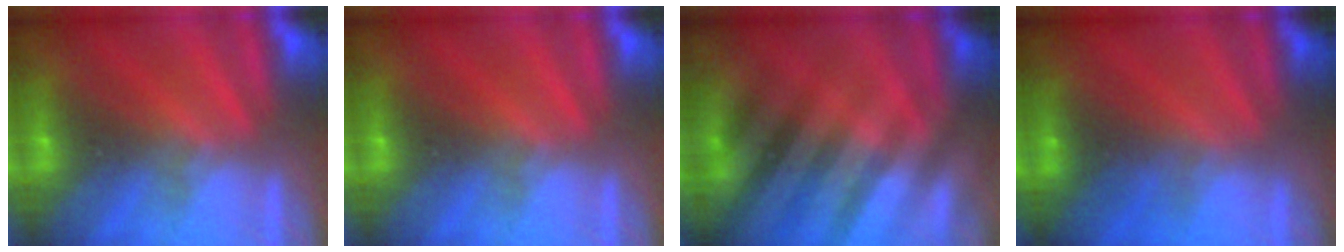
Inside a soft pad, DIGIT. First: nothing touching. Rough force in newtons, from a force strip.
{"total": 0.0}
{"total": 2.7}
{"total": 2.2}